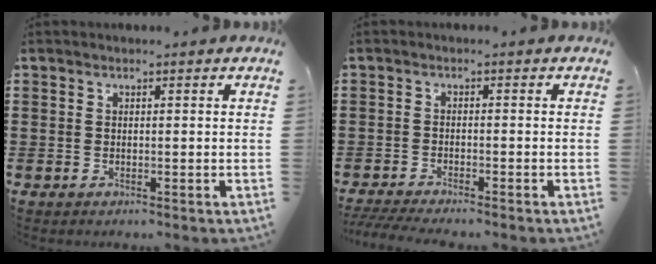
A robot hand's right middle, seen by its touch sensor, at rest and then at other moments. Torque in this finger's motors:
{"motor_torque": [1.05, 0.21, 0.25, 0.07]}